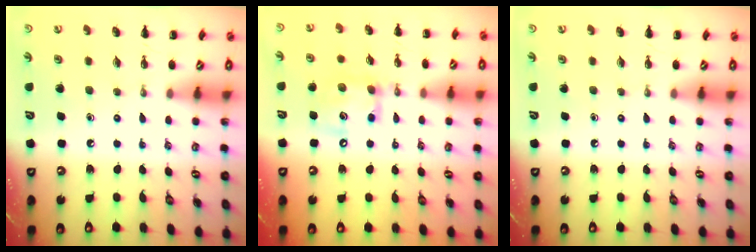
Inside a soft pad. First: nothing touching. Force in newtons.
{"total": 11.5, "press": 11.3, "slide": 1.8}
{"total": 0.0}